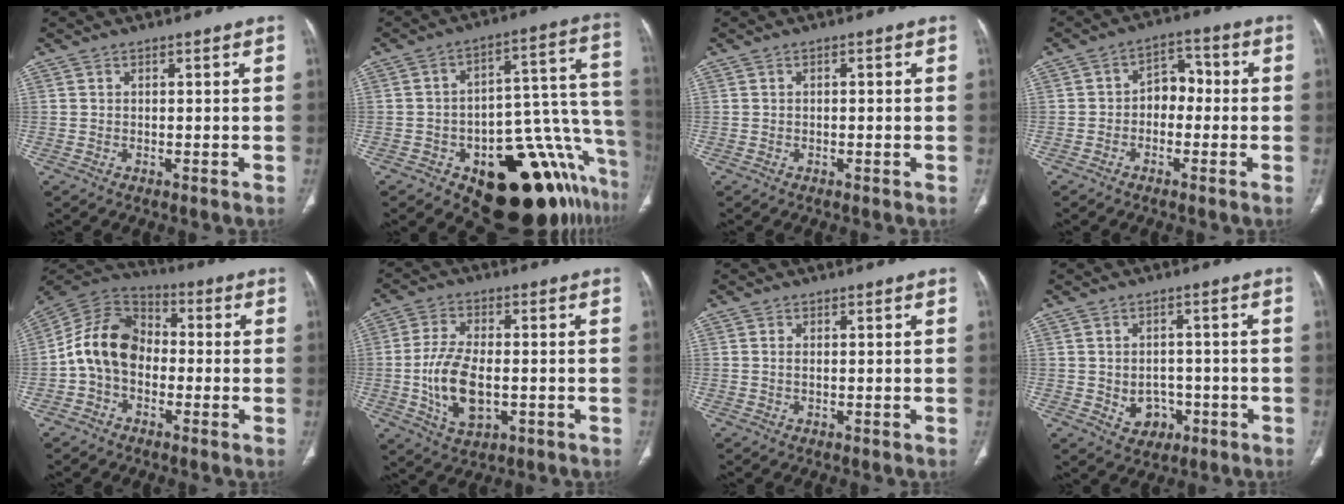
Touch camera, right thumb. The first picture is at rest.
{"total": 24.8, "force": [-12.8, 11.1, 18.2], "torque": [-0.116, 0.106, -0.167]}
{"total": 0.7, "force": [0.0, 0.3, 0.6], "torque": [-0.013, 0.002, 0.001]}
{"total": 5.9, "force": [-0.9, 4.4, 3.9], "torque": [-0.031, 0.031, -0.029]}
{"total": 12.5, "force": [-1.7, 9.2, 8.2], "torque": [-0.141, 0.037, -0.046]}
{"total": 11.3, "force": [-1.8, 6.0, 9.5], "torque": [-0.182, -0.001, -0.027]}
{"total": 0.9, "force": [0.1, 0.4, 0.8], "torque": [-0.021, 0.002, 0.005]}
{"total": 5.7, "force": [-1.5, 4.7, 2.8], "torque": [-0.015, 0.014, -0.010]}